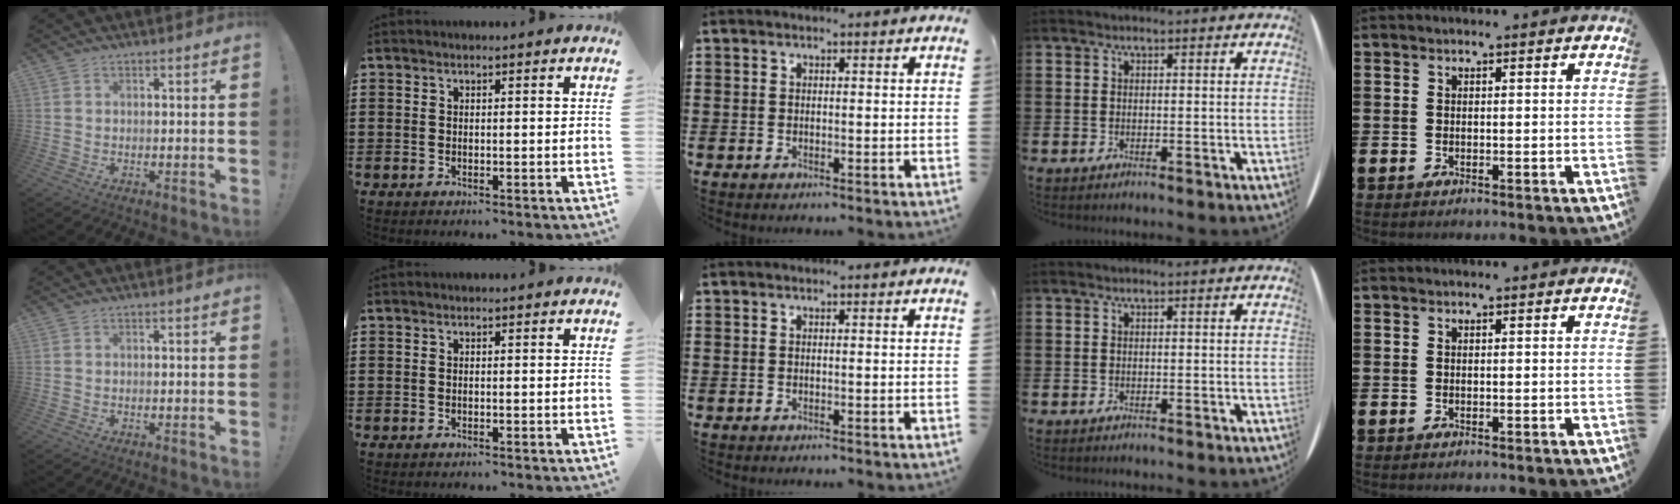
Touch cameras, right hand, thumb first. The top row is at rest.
{}